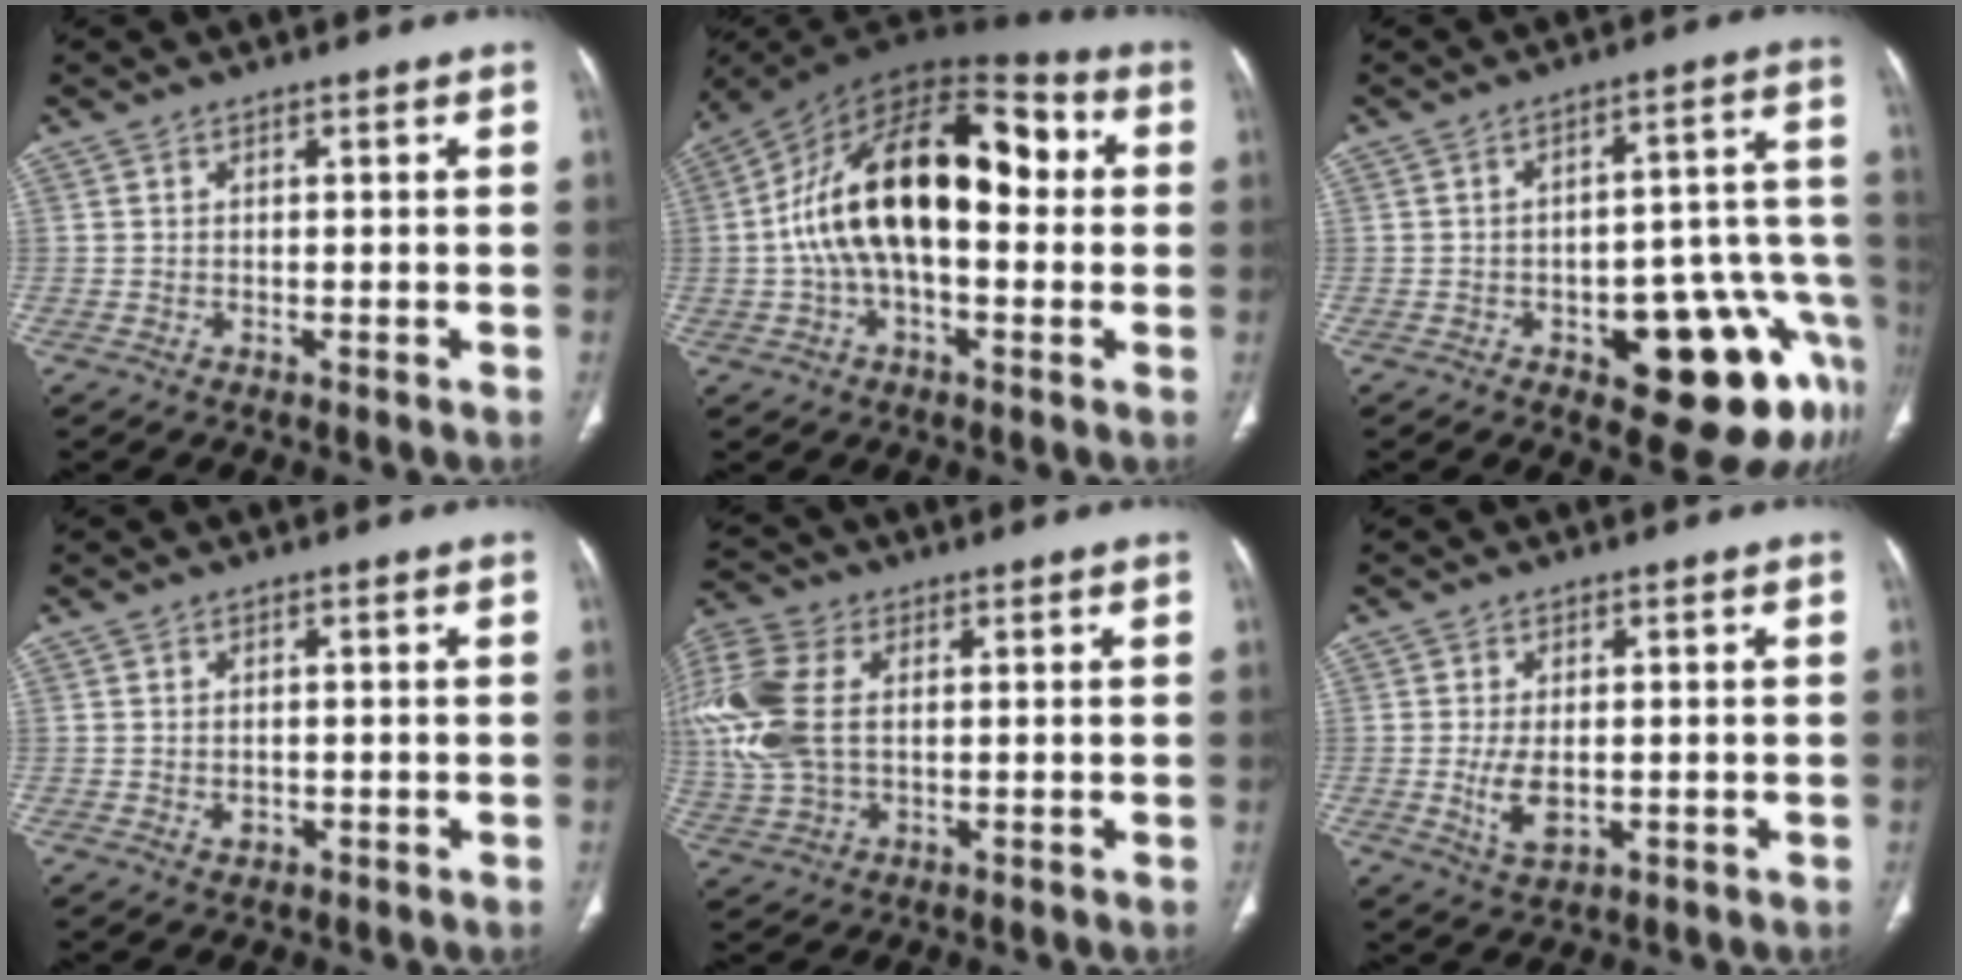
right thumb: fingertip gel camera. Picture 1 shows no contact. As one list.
[{"total": 22.5, "force": [1.6, 11.9, 19.0], "torque": [-0.322, 0.051, 0.015]}, {"total": 16.9, "force": [-7.6, 6.8, 13.5], "torque": [-0.106, 0.063, -0.083]}, {"total": 1.6, "force": [-0.3, 1.2, 1.0], "torque": [-0.013, 0.000, 0.000]}, {"total": 17.0, "force": [2.5, 11.0, 12.6], "torque": [-0.328, 0.008, 0.050]}, {"total": 5.2, "force": [-0.6, 2.8, 4.4], "torque": [-0.085, -0.011, -0.003]}]